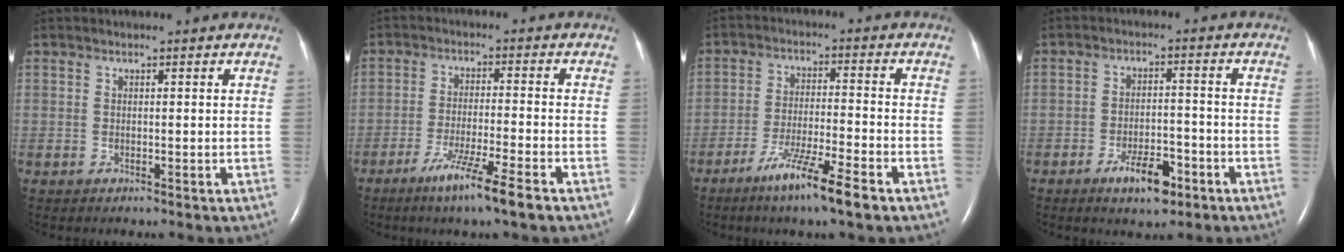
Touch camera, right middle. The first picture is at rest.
{"total": 8.2, "force": [-5.2, -0.6, 6.3], "torque": [-0.118, -0.022, -0.093]}
{"total": 9.2, "force": [-5.9, -0.2, 7.1], "torque": [-0.134, -0.022, -0.106]}
{"total": 6.3, "force": [-3.8, 2.2, 4.5], "torque": [-0.078, 0.000, -0.058]}